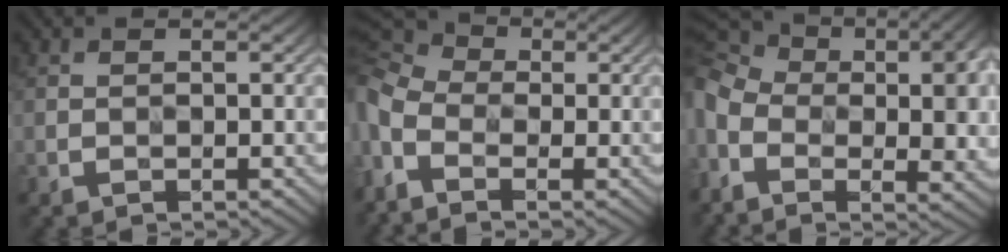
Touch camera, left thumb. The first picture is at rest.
{"total": 9.9, "force": [-2.4, 6.2, 7.4], "torque": [-0.215, -0.012, -0.041]}
{"total": 17.6, "force": [-1.4, 11.2, 13.5], "torque": [-0.275, -0.026, 0.016]}